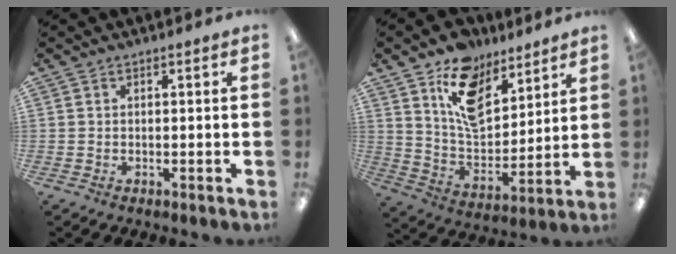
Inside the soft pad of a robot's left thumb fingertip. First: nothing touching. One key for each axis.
{"total": 14.4, "fx": 9.7, "fy": 8.1, "fz": 6.9, "tx": -0.118, "ty": -0.053, "tz": 0.183}